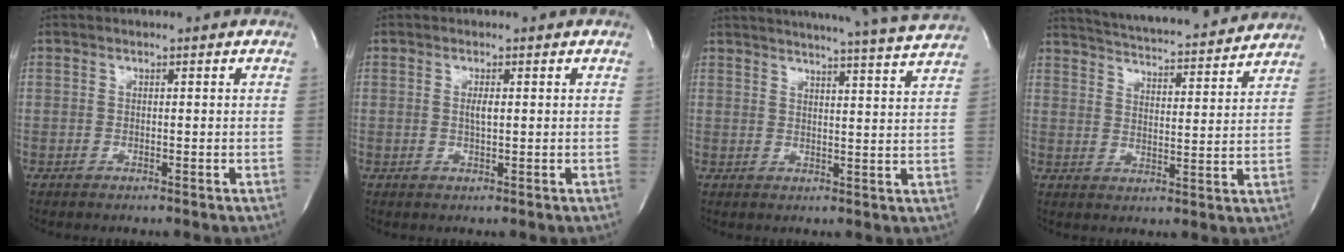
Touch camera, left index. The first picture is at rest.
{"total": 1.4, "force": [0.3, 0.2, 1.4], "torque": [-0.030, 0.000, 0.005]}
{"total": 16.3, "force": [15.3, -1.8, 5.4], "torque": [-0.095, -0.048, 0.186]}
{"total": 18.6, "force": [17.5, 1.7, 6.0], "torque": [-0.101, -0.003, 0.240]}